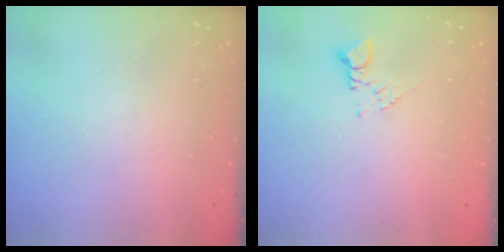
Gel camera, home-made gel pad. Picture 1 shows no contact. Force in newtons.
{"total": 3.3, "press": 3.2, "slide": 0.4}